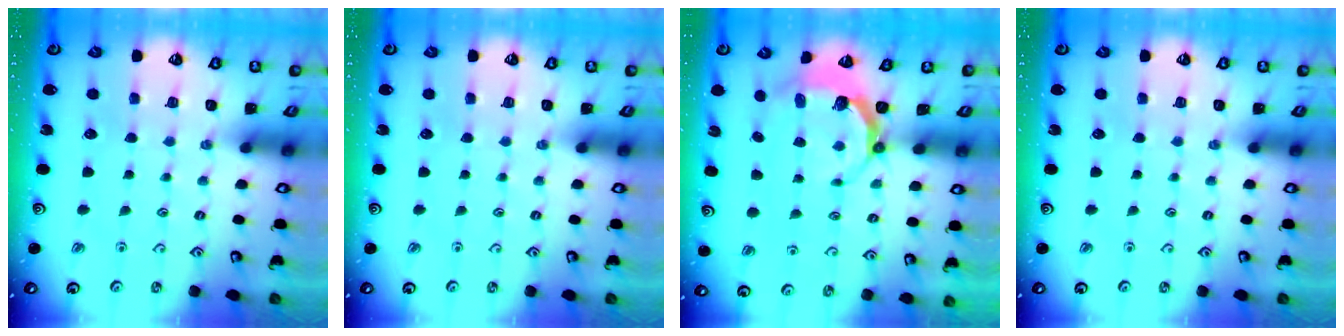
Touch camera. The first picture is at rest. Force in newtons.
{"total": 0.0}
{"total": 5.6, "press": 4.5, "slide": 3.3}
{"total": 0.0}